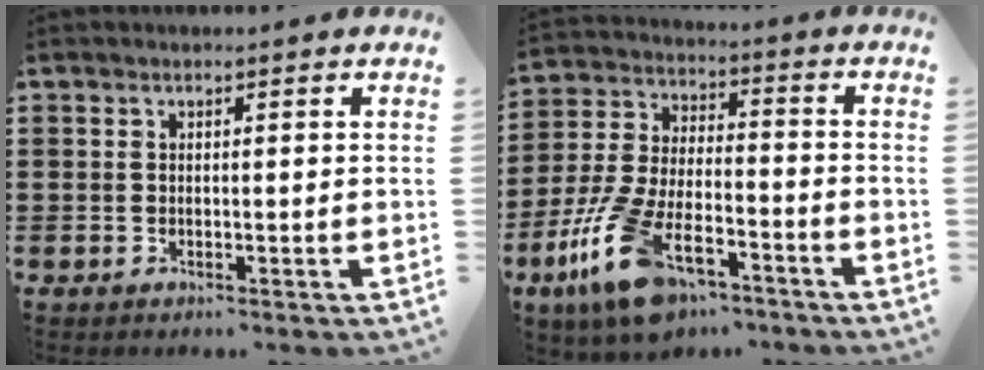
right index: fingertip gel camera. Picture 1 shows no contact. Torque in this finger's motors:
{"motor_torque": [2.14, 0.00, 1.05, 0.21]}